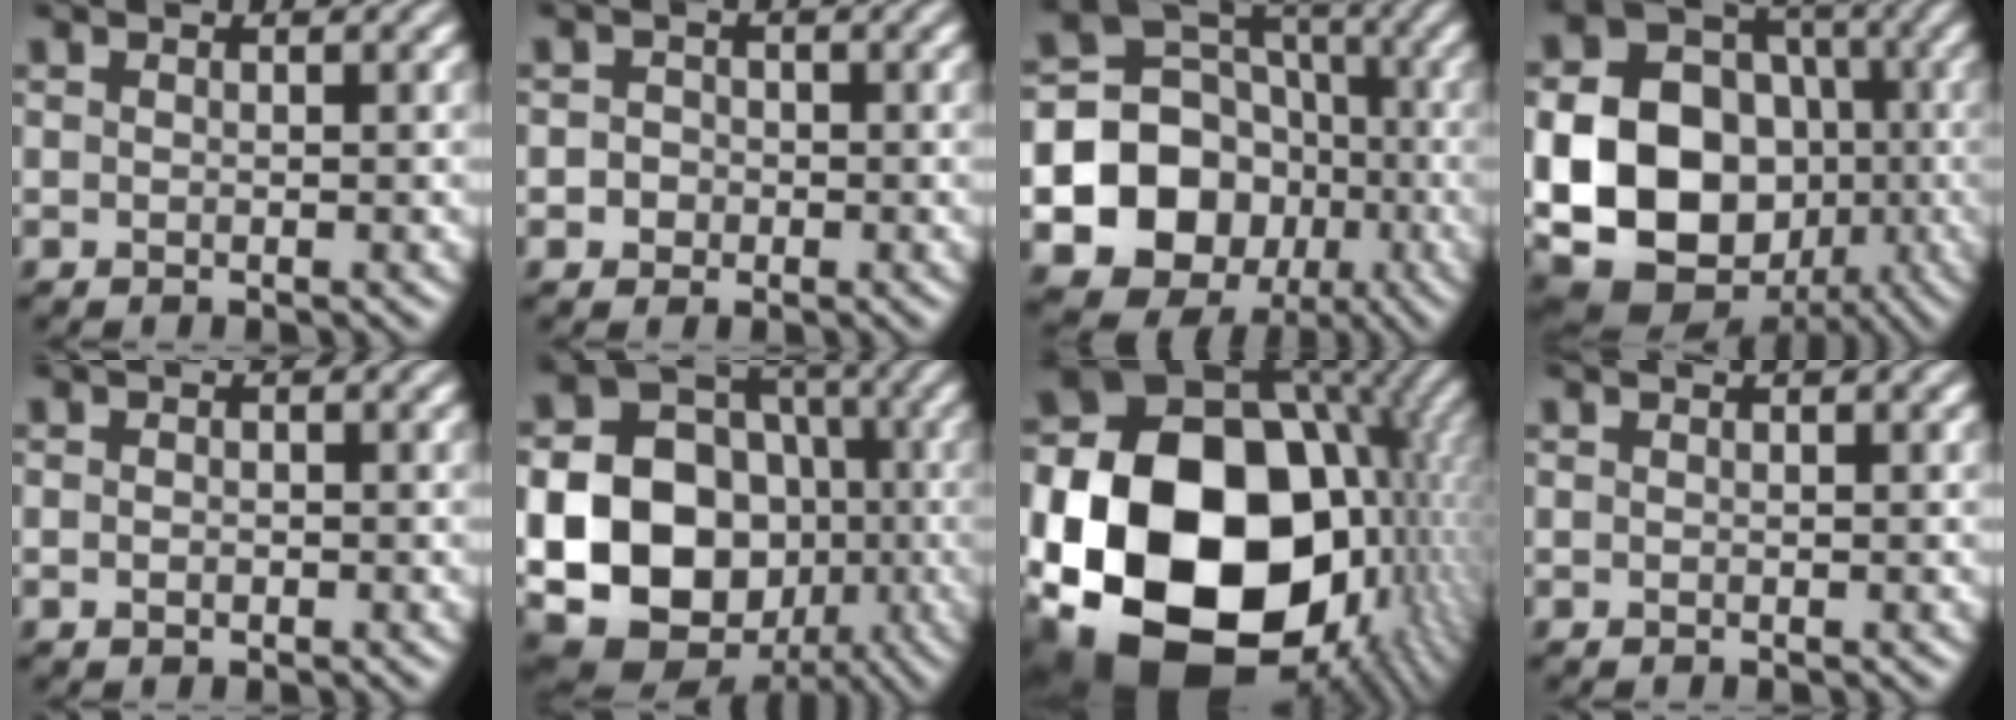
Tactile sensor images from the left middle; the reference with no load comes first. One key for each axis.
{"total": 1.8, "fx": -0.2, "fy": 1.7, "fz": 0.6, "tx": 0.011, "ty": 0.004, "tz": -0.014}
{"total": 16.6, "fx": -4.1, "fy": 14.9, "fz": 6.0, "tx": -0.121, "ty": -0.032, "tz": -0.078}
{"total": 16.8, "fx": -3.1, "fy": 13.6, "fz": 9.3, "tx": -0.173, "ty": -0.019, "tz": -0.063}
{"total": 0.8, "fx": -0.2, "fy": 0.6, "fz": 0.5, "tx": -0.007, "ty": -0.002, "tz": -0.005}
{"total": 19.7, "fx": -3.7, "fy": 17.1, "fz": 9.2, "tx": -0.181, "ty": -0.016, "tz": -0.094}
{"total": 23.1, "fx": -3.6, "fy": 17.5, "fz": 14.5, "tx": -0.327, "ty": -0.025, "tz": -0.051}
{"total": 0.0}